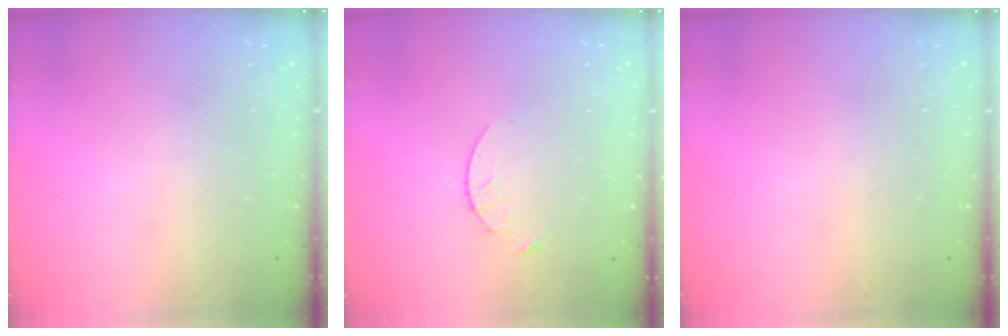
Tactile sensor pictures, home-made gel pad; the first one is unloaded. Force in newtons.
{"total": 1.3, "press": 1.3, "slide": 0.2}
{"total": 0.0}